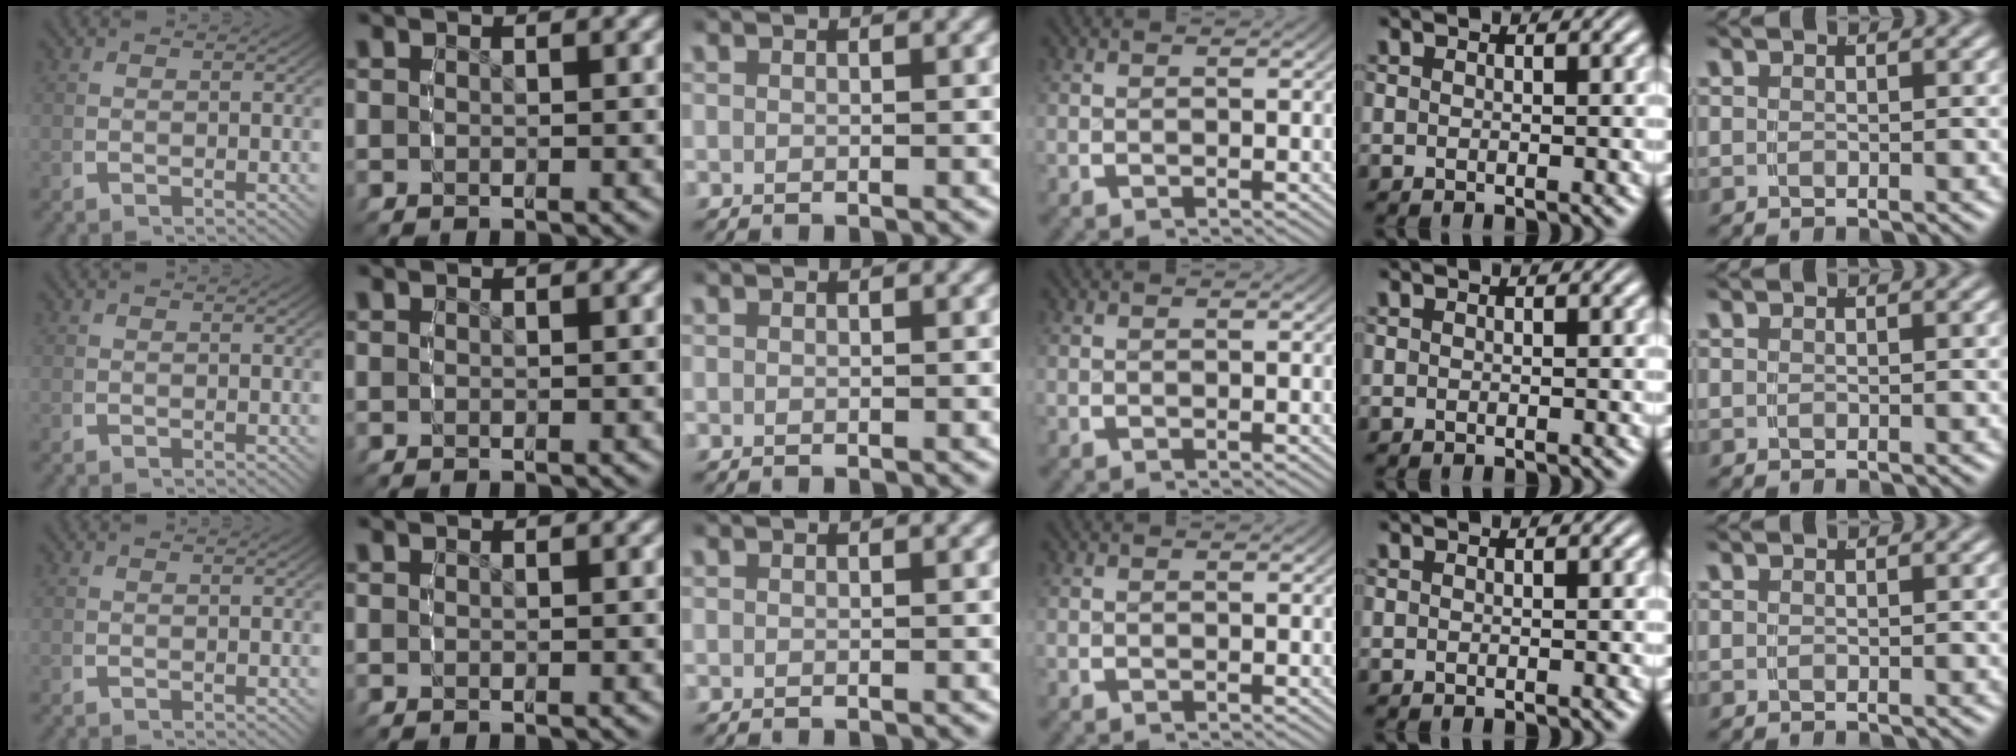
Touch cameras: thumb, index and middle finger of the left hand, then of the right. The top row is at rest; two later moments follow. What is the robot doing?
{"motion": "reach", "object": "shoes"}